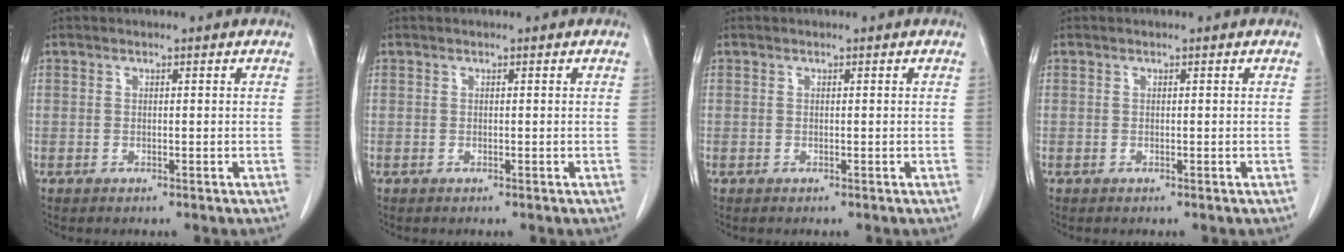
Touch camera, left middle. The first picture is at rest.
{"total": 0.0}
{"total": 0.0}
{"total": 0.0}